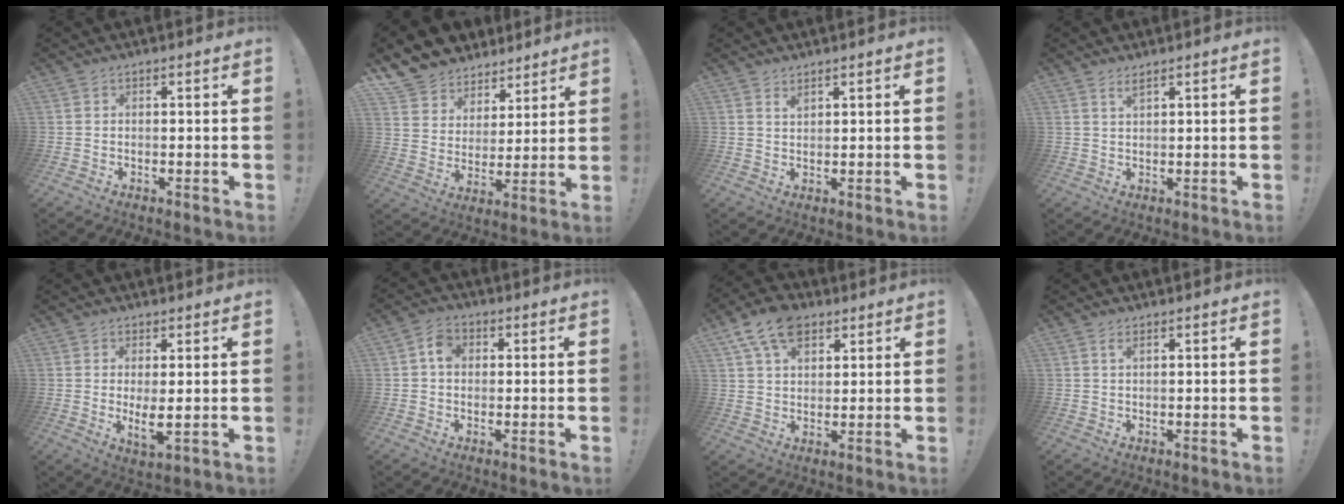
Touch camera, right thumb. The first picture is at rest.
{"total": 10.0, "force": [7.3, 6.8, 1.1], "torque": [-0.025, -0.064, 0.143]}
{"total": 1.7, "force": [1.4, 0.4, 0.9], "torque": [-0.006, -0.008, 0.022]}
{"total": 2.0, "force": [1.5, 0.2, 1.3], "torque": [-0.025, -0.005, 0.027]}
{"total": 4.8, "force": [1.2, 1.2, 4.5], "torque": [-0.053, -0.024, 0.023]}
{"total": 4.9, "force": [1.0, 3.8, 2.9], "torque": [-0.040, 0.004, 0.015]}
{"total": 12.0, "force": [6.6, 7.6, 6.5], "torque": [-0.103, -0.022, 0.123]}
{"total": 1.3, "force": [0.7, 0.2, 1.2], "torque": [-0.024, 0.002, 0.011]}